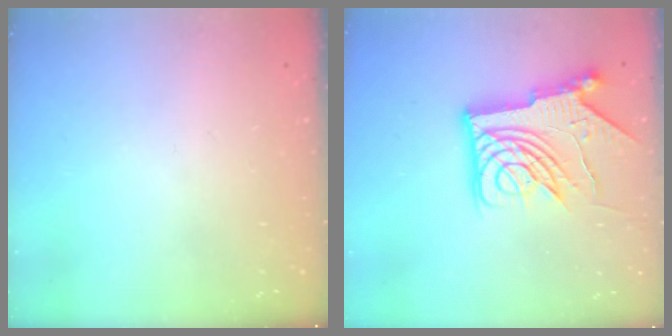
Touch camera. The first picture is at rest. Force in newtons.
{"total": 15.7, "press": 15.6, "slide": 1.5}